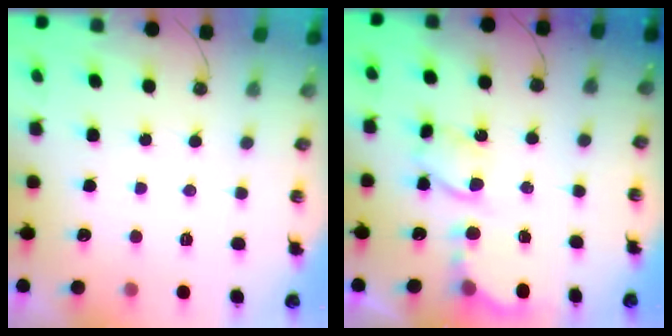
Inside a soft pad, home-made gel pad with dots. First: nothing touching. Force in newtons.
{"total": 6.2, "press": 6.2, "slide": 0.3}